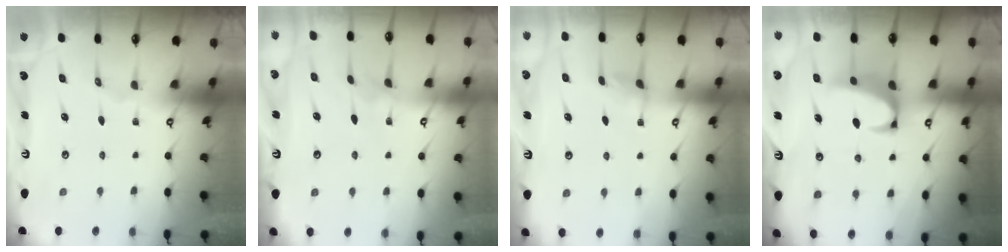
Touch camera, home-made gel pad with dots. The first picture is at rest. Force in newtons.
{"total": 2.7, "press": 2.6, "slide": 0.3}
{"total": 4.2, "press": 4.2, "slide": 0.3}
{"total": 2.8, "press": 2.4, "slide": 1.4}